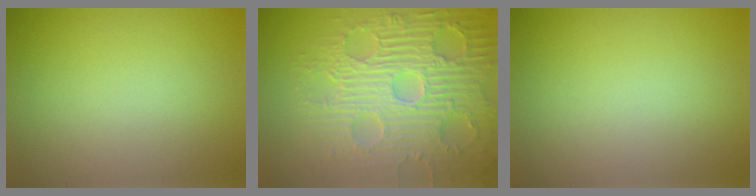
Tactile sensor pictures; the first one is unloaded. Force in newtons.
{"total": 8.7, "press": 6.5, "slide": 5.9}
{"total": 0.0}